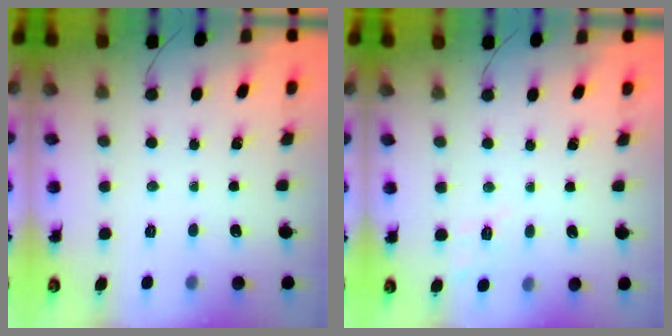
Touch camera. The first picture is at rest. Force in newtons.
{"total": 6.3, "press": 5.9, "slide": 2.0}